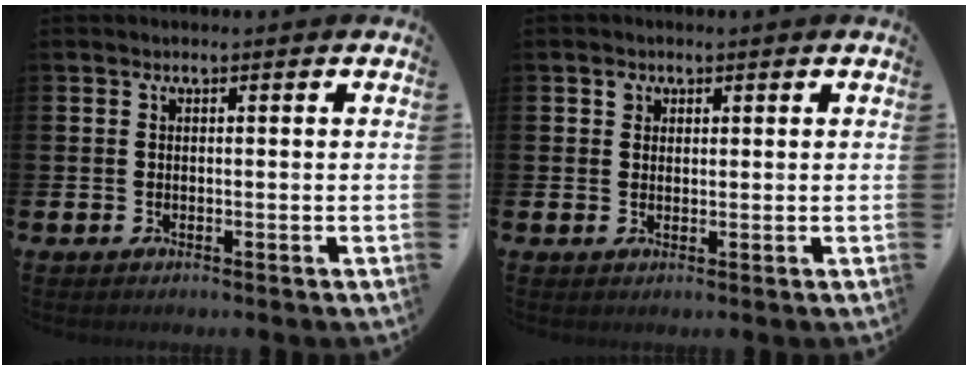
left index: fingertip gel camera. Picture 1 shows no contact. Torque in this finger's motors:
{"motor_torque": [0.15, -0.15, -0.01, 0.02]}